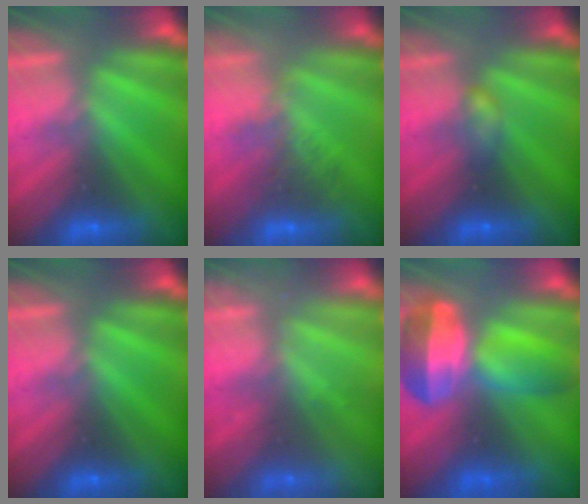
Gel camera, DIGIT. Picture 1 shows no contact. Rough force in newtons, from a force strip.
{"total": 2.4}
{"total": 2.3}
{"total": 0.0}
{"total": 2.3}
{"total": 5.9}